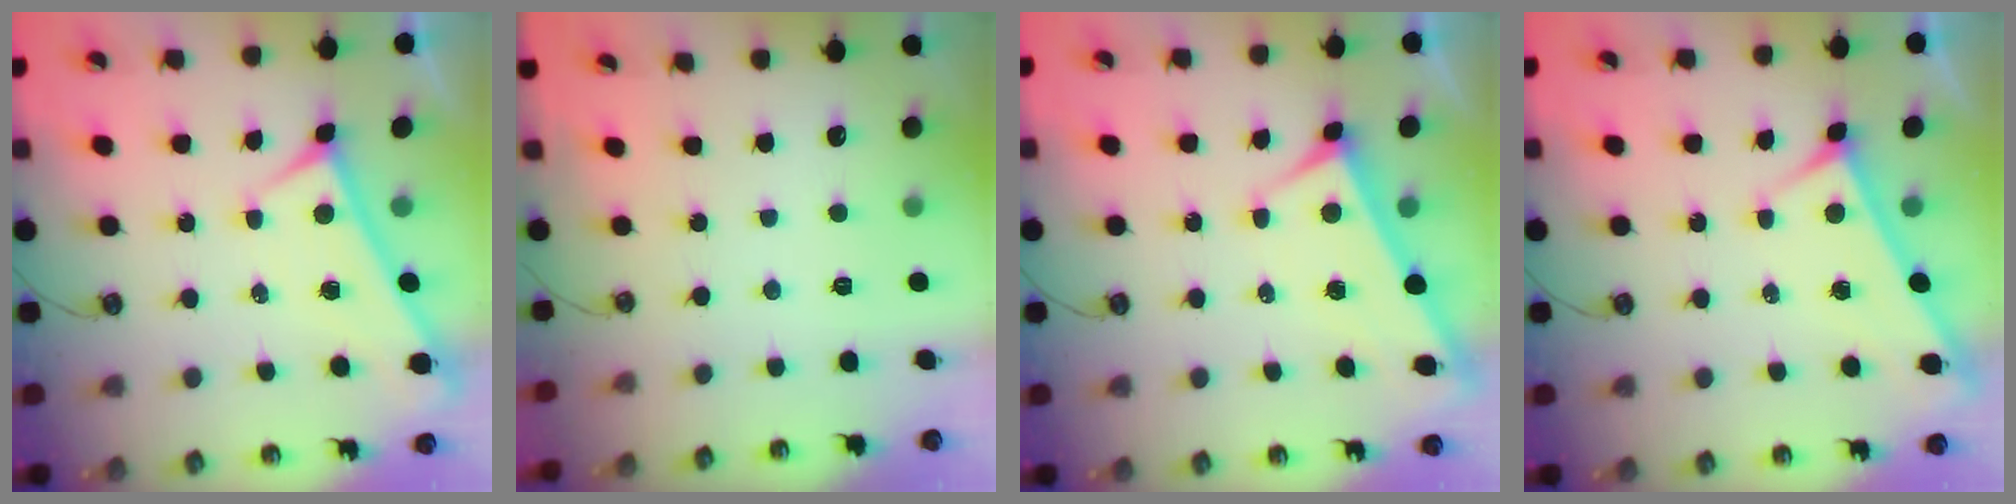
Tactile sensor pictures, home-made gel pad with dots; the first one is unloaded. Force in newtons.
{"total": 0.0}
{"total": 3.3, "press": 3.3, "slide": 0.5}
{"total": 4.0, "press": 4.0, "slide": 0.4}